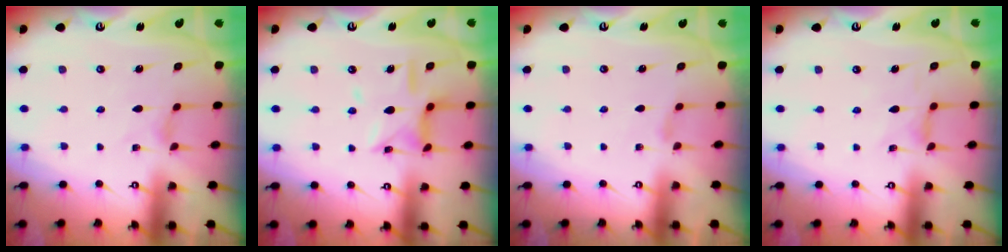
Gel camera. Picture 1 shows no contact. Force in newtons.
{"total": 12.1, "press": 12.0, "slide": 0.9}
{"total": 2.0, "press": 2.0, "slide": 0.5}
{"total": 0.7, "press": 0.6, "slide": 0.4}